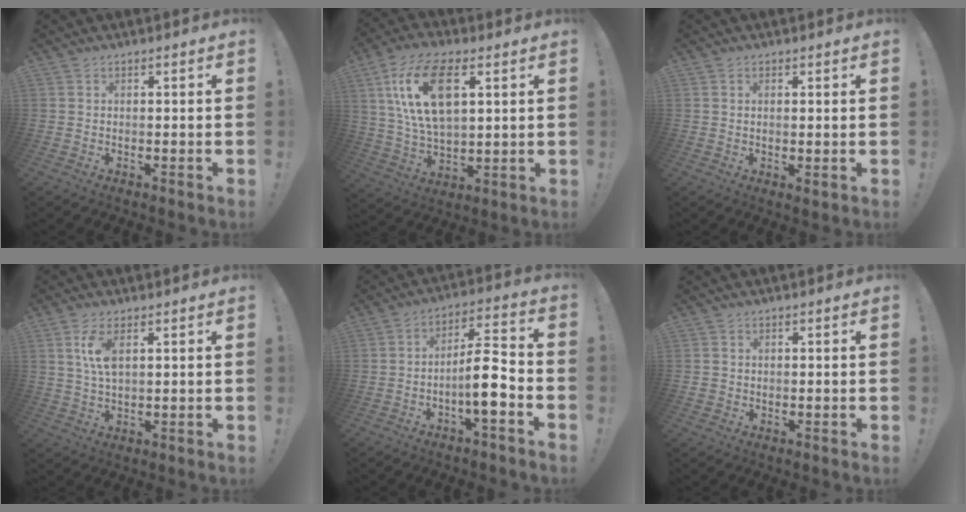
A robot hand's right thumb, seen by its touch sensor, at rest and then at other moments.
{"total": 18.0, "force": [6.7, 9.8, 13.6], "torque": [-0.269, -0.012, 0.114]}
{"total": 1.4, "force": [0.8, 0.4, 1.2], "torque": [-0.012, -0.005, 0.012]}
{"total": 6.9, "force": [2.3, 3.0, 5.8], "torque": [-0.114, -0.007, 0.035]}
{"total": 12.0, "force": [-3.8, 3.2, 11.0], "torque": [-0.184, 0.021, -0.064]}
{"total": 1.2, "force": [0.0, 1.2, 0.3], "torque": [-0.012, 0.007, 0.003]}